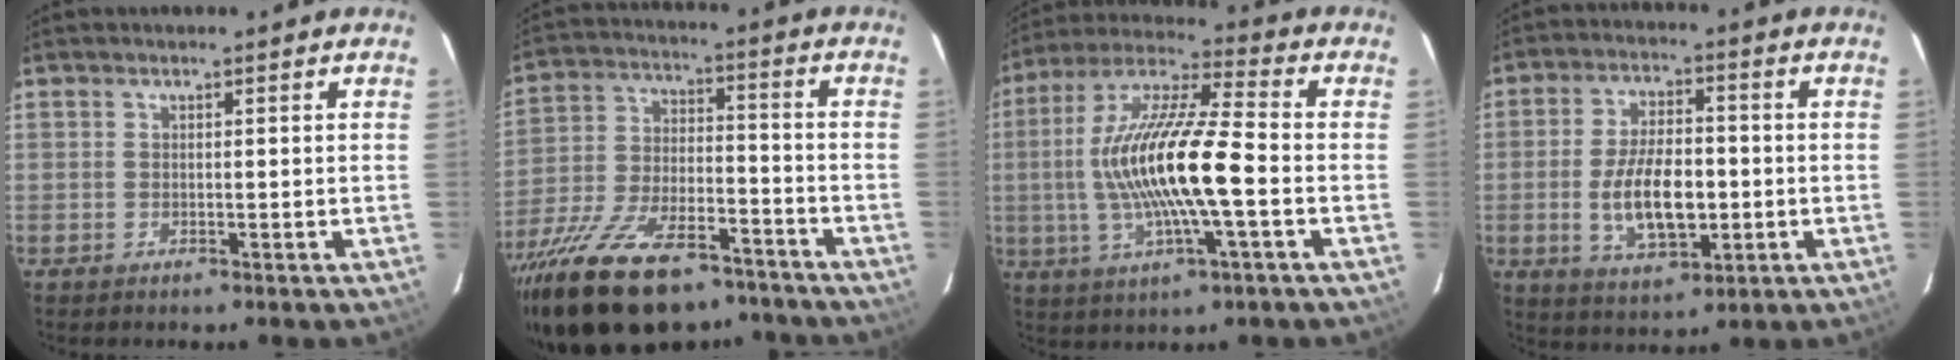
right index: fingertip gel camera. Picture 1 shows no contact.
{"total": 25.5, "force": [-18.7, 10.6, 13.7], "torque": [-0.272, -0.024, -0.293]}
{"total": 18.1, "force": [-2.1, 3.0, 17.8], "torque": [-0.345, 0.004, -0.044]}
{"total": 11.6, "force": [-2.0, 5.6, 9.9], "torque": [-0.193, -0.004, -0.026]}